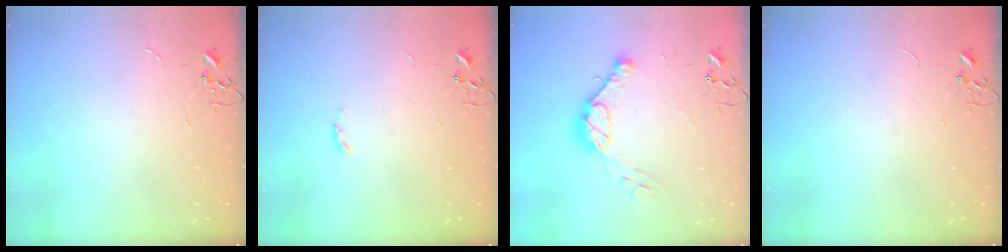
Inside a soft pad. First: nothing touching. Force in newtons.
{"total": 2.5, "press": 2.4, "slide": 0.4}
{"total": 12.5, "press": 12.4, "slide": 0.9}
{"total": 0.0}